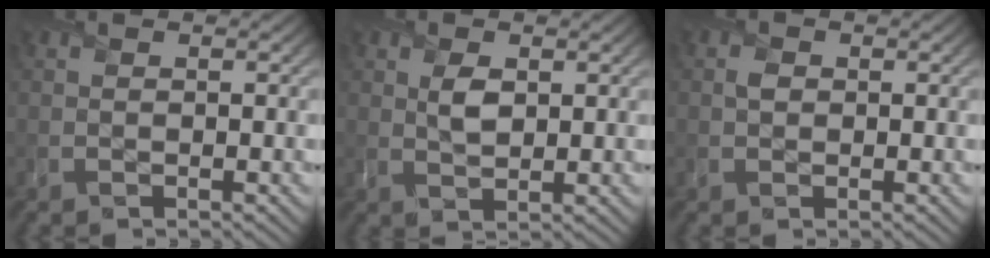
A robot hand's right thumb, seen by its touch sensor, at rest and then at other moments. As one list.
[{"total": 2.5, "force": [1.0, 1.5, 1.7], "torque": [-0.033, -0.003, 0.021]}, {"total": 1.1, "force": [0.1, 1.0, 0.4], "torque": [-0.009, -0.001, 0.000]}]